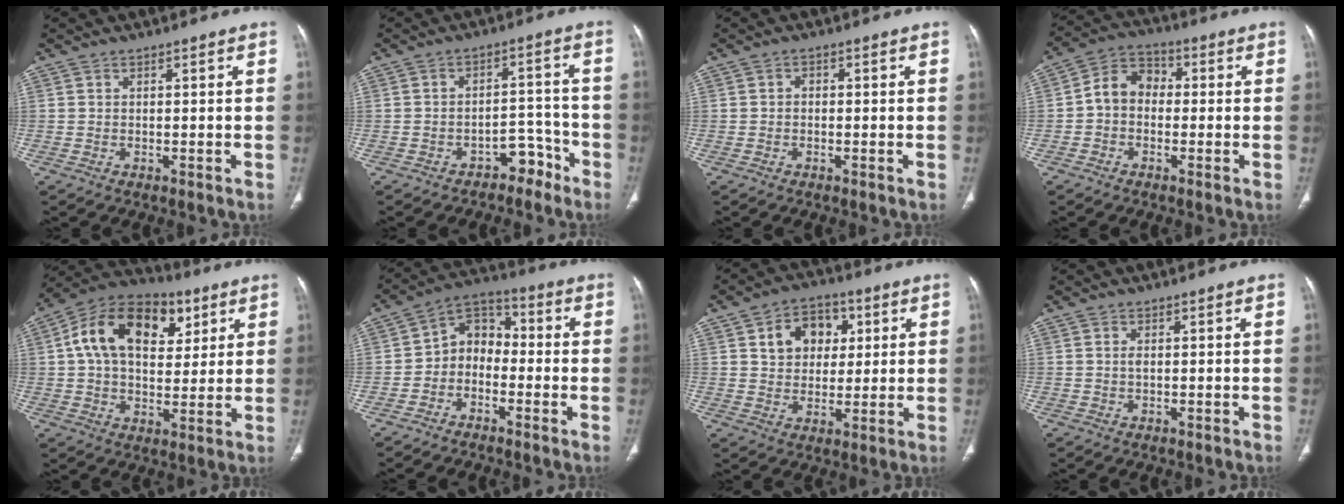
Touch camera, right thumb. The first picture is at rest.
{"total": 5.3, "force": [-4.0, 3.2, 1.5], "torque": [0.005, 0.057, -0.055]}
{"total": 1.1, "force": [-0.1, 0.9, 0.6], "torque": [-0.004, 0.004, -0.006]}
{"total": 6.9, "force": [-0.7, 5.5, 4.1], "torque": [-0.054, 0.026, -0.029]}
{"total": 19.1, "force": [6.4, 12.2, 13.2], "torque": [-0.193, 0.005, 0.096]}
{"total": 7.6, "force": [-2.1, 5.9, 4.4], "torque": [-0.044, 0.039, -0.057]}
{"total": 9.9, "force": [3.3, 7.6, 5.6], "torque": [-0.048, -0.004, 0.053]}
{"total": 0.8, "force": [0.1, 0.3, 0.7], "torque": [-0.015, 0.000, 0.002]}